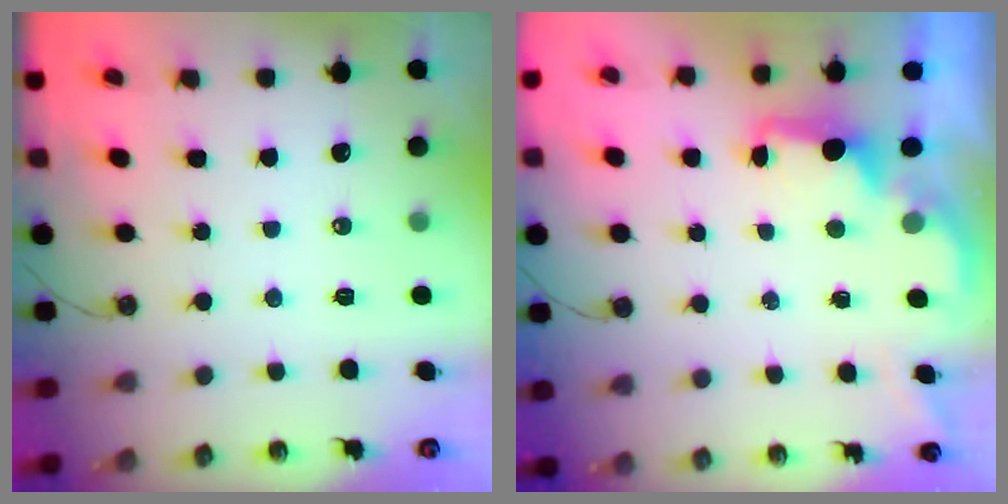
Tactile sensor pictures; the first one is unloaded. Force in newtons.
{"total": 1.9, "press": 1.7, "slide": 0.8}